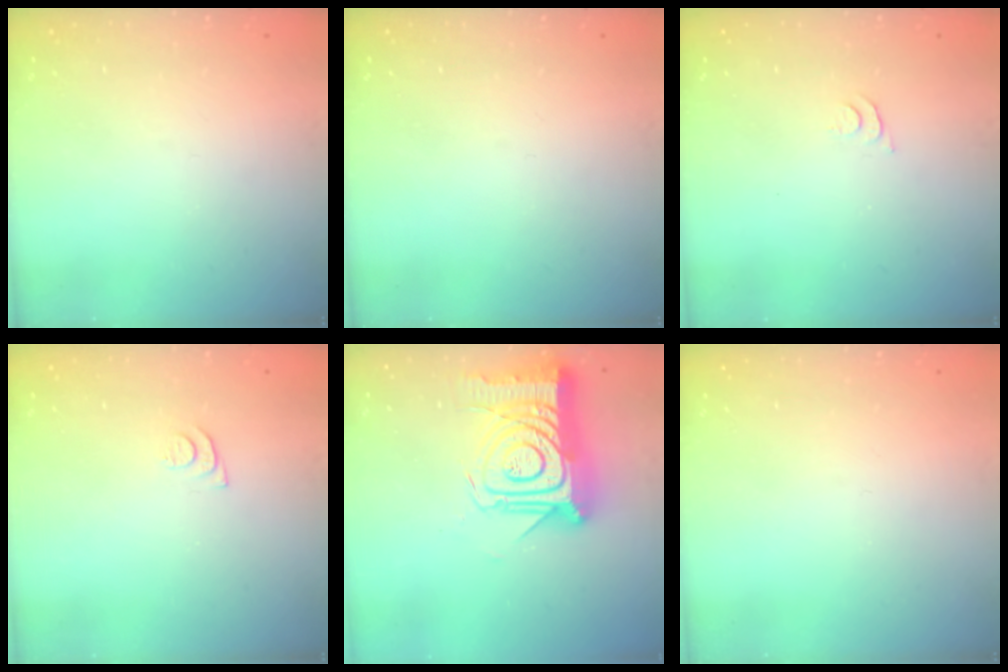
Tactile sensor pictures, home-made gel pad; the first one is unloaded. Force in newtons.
{"total": 0.0}
{"total": 5.2, "press": 5.1, "slide": 0.5}
{"total": 4.1, "press": 4.0, "slide": 0.6}
{"total": 22.4, "press": 22.4, "slide": 1.7}
{"total": 0.0}